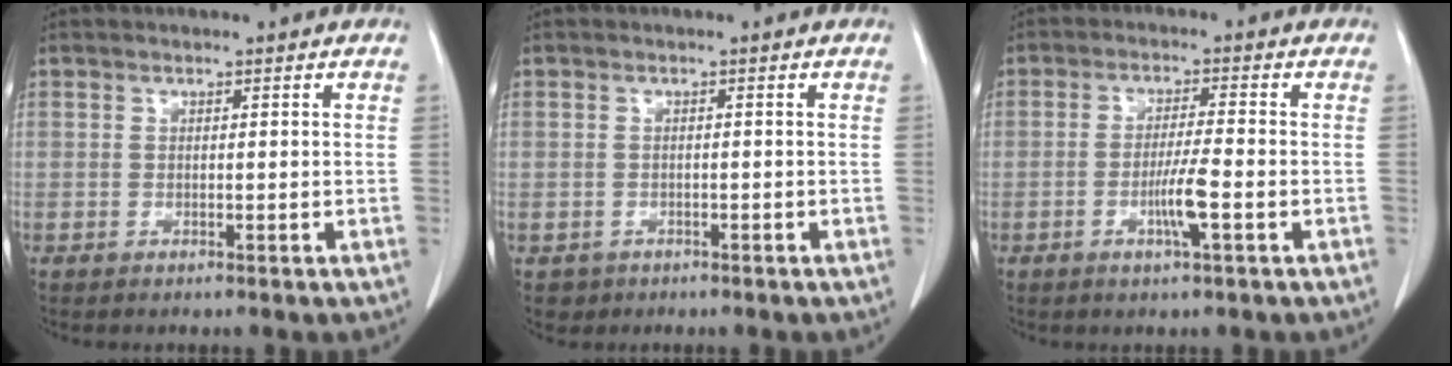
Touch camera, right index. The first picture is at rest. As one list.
[{"total": 2.1, "force": [-1.0, 1.9, 0.1], "torque": [0.000, 0.004, -0.011]}, {"total": 5.1, "force": [-1.8, -0.2, 4.8], "torque": [-0.096, -0.009, -0.033]}]